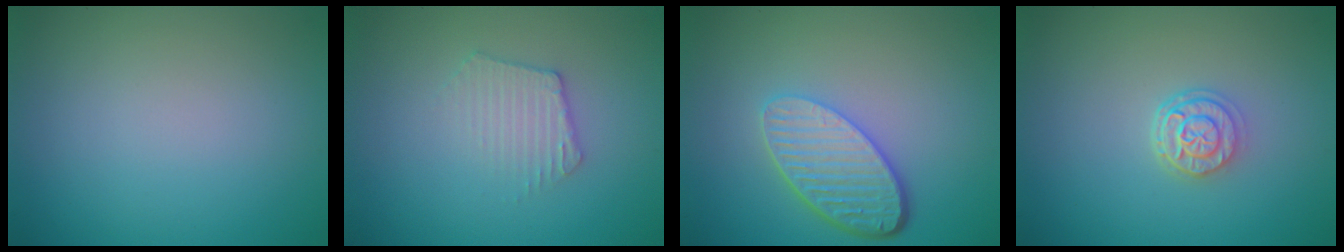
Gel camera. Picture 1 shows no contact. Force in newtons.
{"total": 2.4, "press": 2.4, "slide": 0.3}
{"total": 5.3, "press": 3.9, "slide": 3.6}
{"total": 2.7, "press": 2.2, "slide": 1.6}